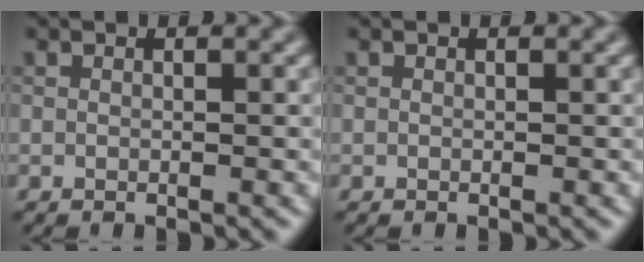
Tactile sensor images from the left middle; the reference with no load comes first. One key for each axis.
{"total": 0.0}